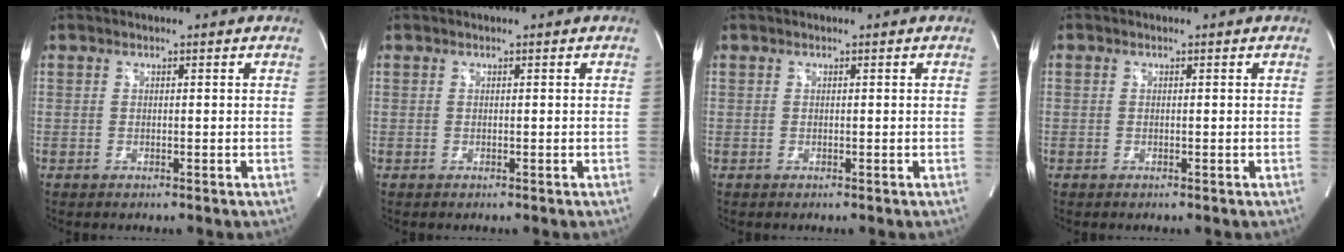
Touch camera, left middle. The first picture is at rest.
{"total": 0.0}
{"total": 0.0}
{"total": 0.0}